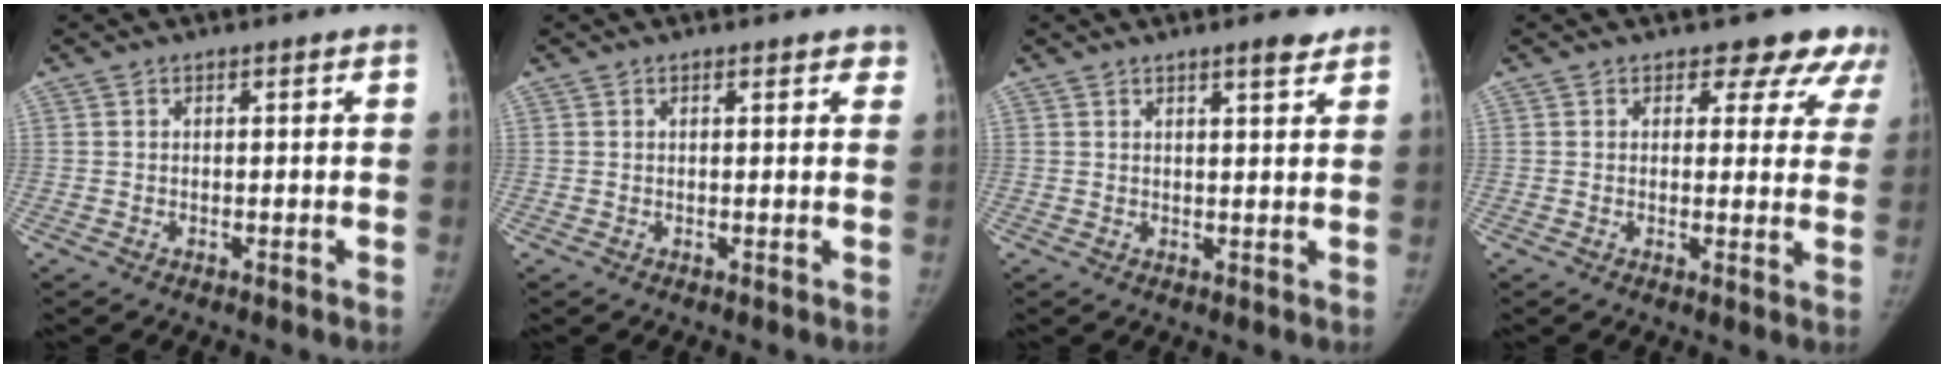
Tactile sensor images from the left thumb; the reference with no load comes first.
{"total": 2.4, "force": [1.7, 0.9, 1.4], "torque": [0.001, -0.001, 0.016]}
{"total": 3.1, "force": [2.3, 0.7, 1.9], "torque": [-0.021, -0.015, 0.033]}
{"total": 8.3, "force": [6.6, 4.6, 2.1], "torque": [0.029, -0.027, 0.052]}